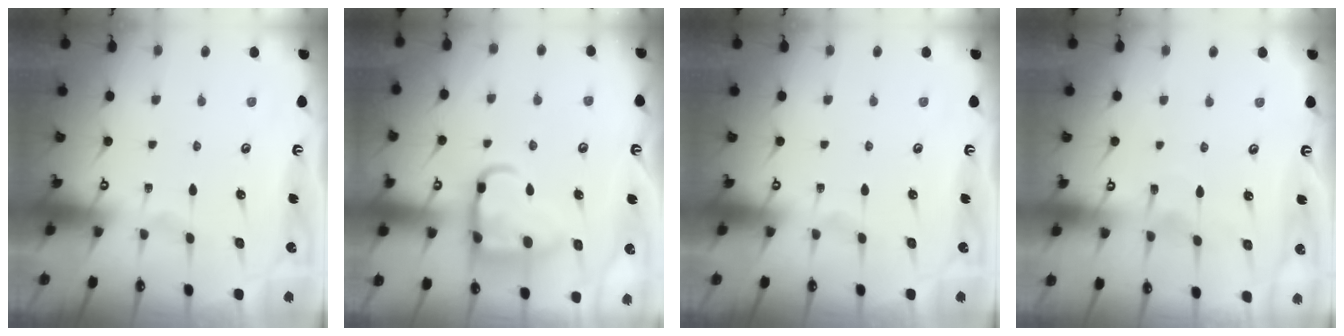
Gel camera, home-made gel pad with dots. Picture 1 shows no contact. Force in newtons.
{"total": 14.7, "press": 14.7, "slide": 1.4}
{"total": 0.0}
{"total": 7.0, "press": 7.0, "slide": 0.5}